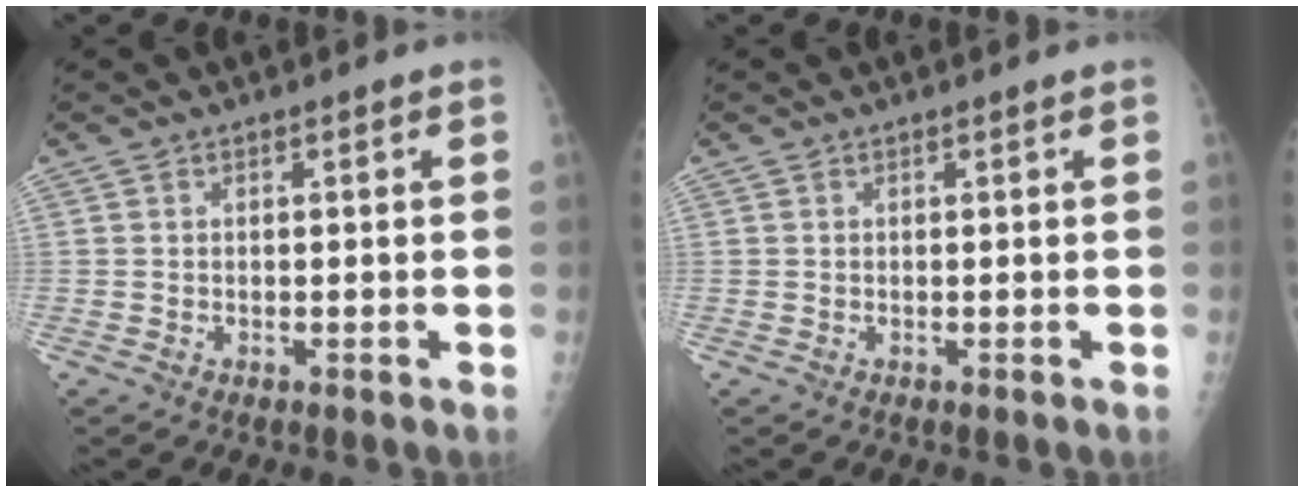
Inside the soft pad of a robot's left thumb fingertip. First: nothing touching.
{"total": 0.0}